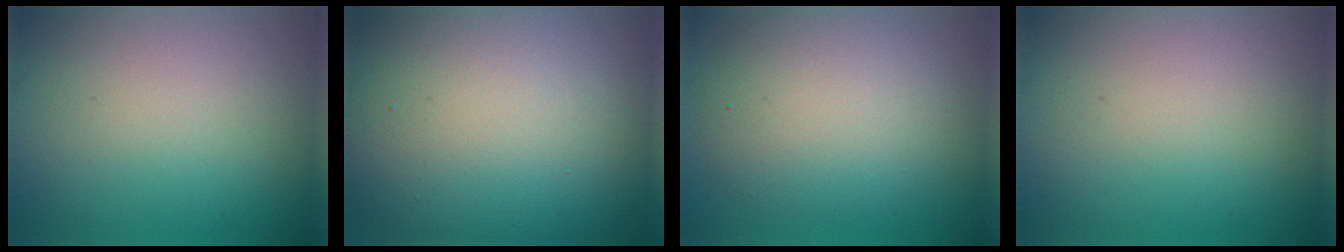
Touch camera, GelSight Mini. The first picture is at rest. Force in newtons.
{"total": 17.7, "press": 17.7, "slide": 0.9}
{"total": 6.3, "press": 6.3, "slide": 0.3}
{"total": 0.0}